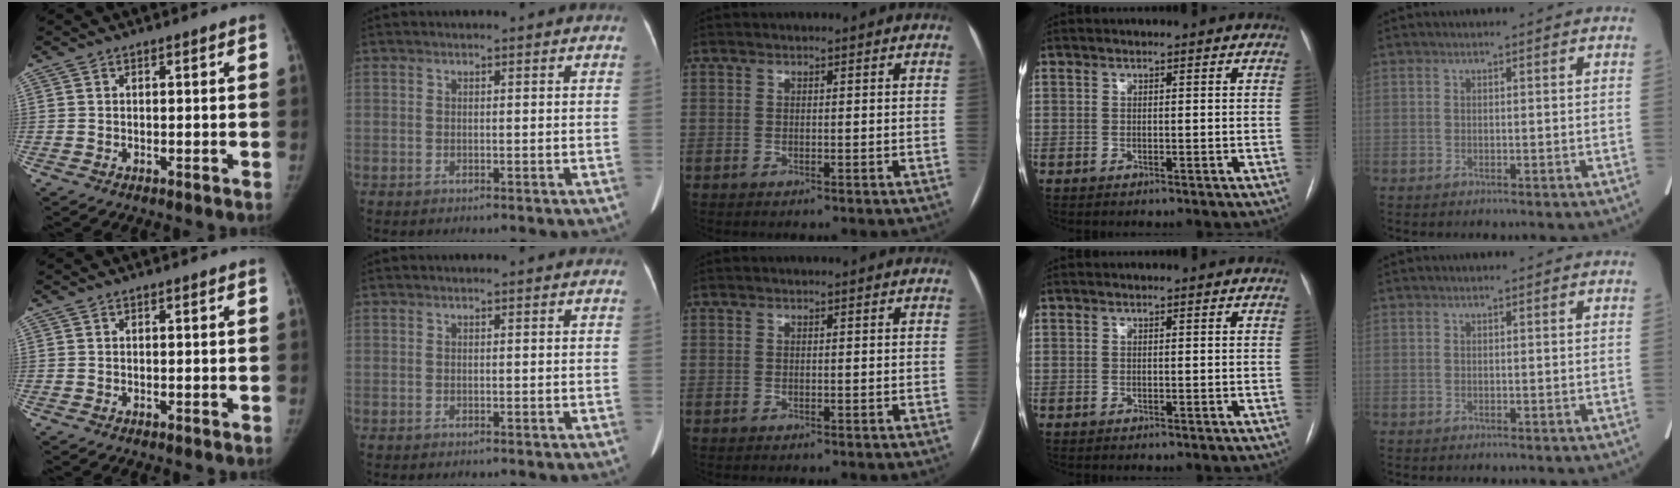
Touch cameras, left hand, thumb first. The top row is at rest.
{}